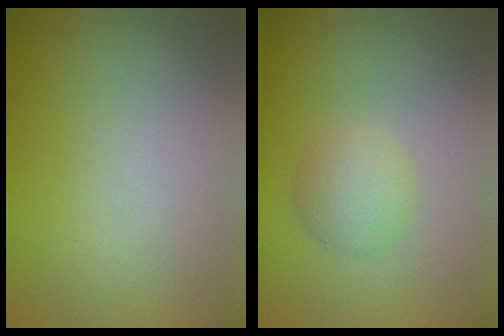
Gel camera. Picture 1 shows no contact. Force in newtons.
{"total": 2.6, "press": 2.6, "slide": 0.1}